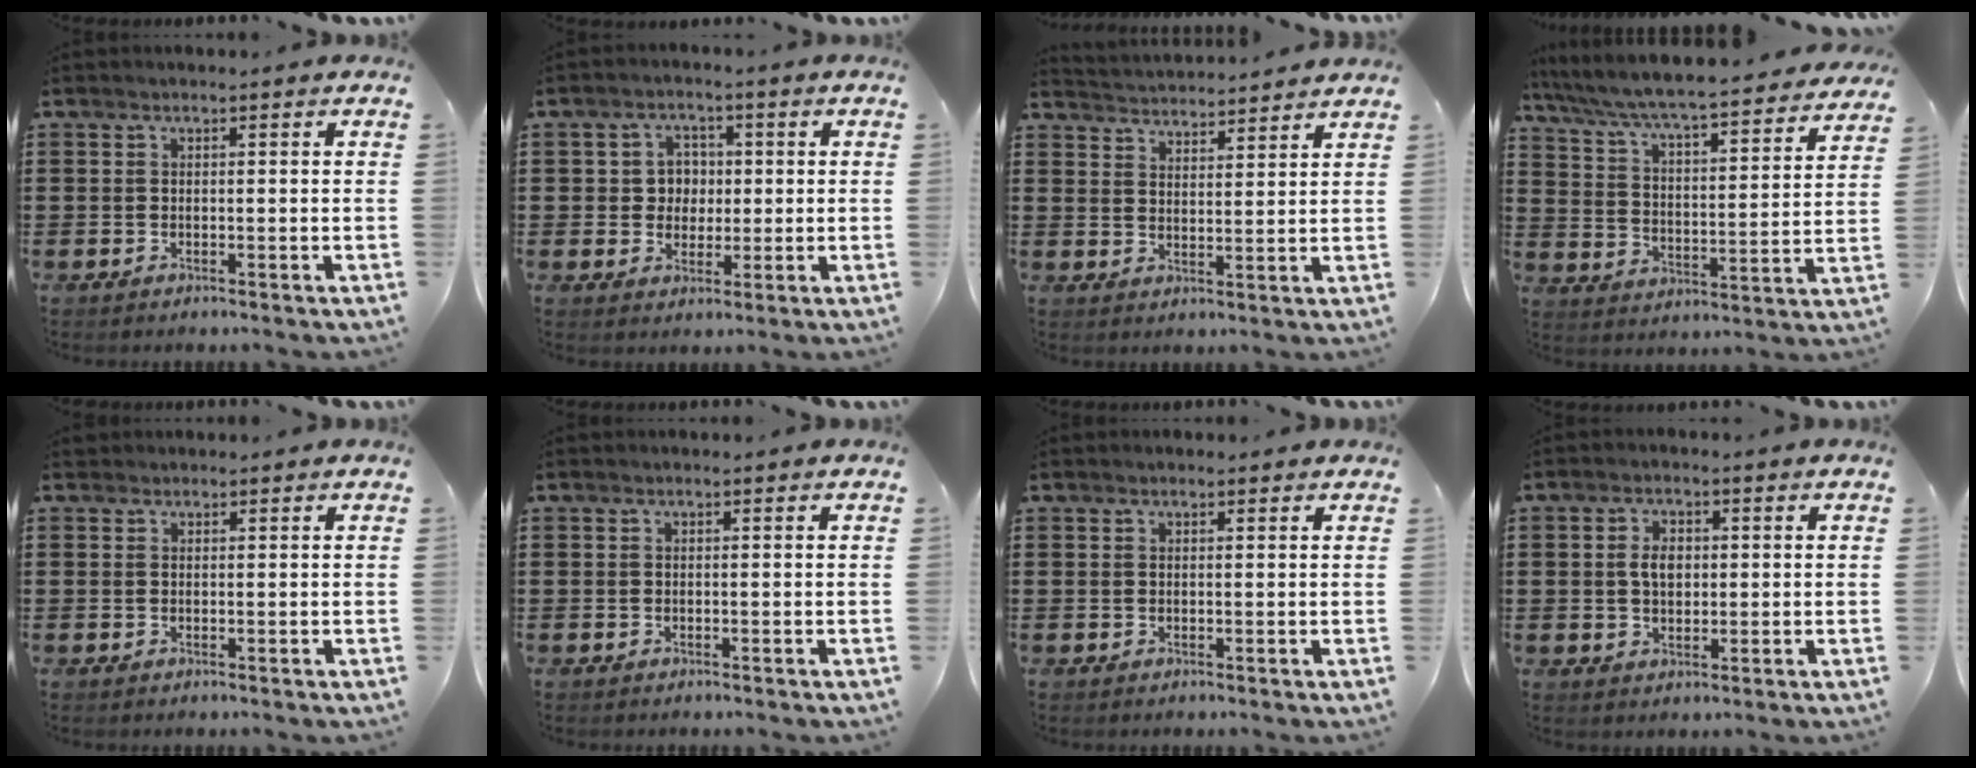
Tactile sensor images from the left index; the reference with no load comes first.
{"total": 4.4, "force": [0.5, 4.1, 1.7], "torque": [-0.043, 0.010, 0.002]}
{"total": 3.4, "force": [3.4, -0.2, -0.5], "torque": [-0.004, -0.020, 0.059]}
{"total": 5.2, "force": [4.8, -0.4, 1.9], "torque": [-0.060, -0.047, 0.072]}
{"total": 0.7, "force": [0.6, 0.4, 0.1], "torque": [-0.003, 0.002, 0.013]}
{"total": 0.0}
{"total": 0.7, "force": [0.6, 0.3, 0.2], "torque": [-0.006, 0.002, 0.012]}
{"total": 3.5, "force": [0.5, 2.2, 2.7], "torque": [-0.049, 0.008, 0.005]}